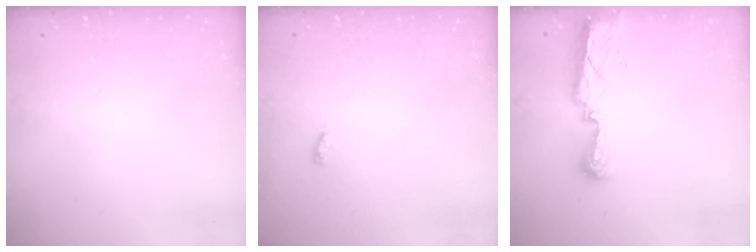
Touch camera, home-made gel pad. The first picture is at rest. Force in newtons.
{"total": 6.4, "press": 3.3, "slide": 5.5}
{"total": 8.2, "press": 8.2, "slide": 0.4}